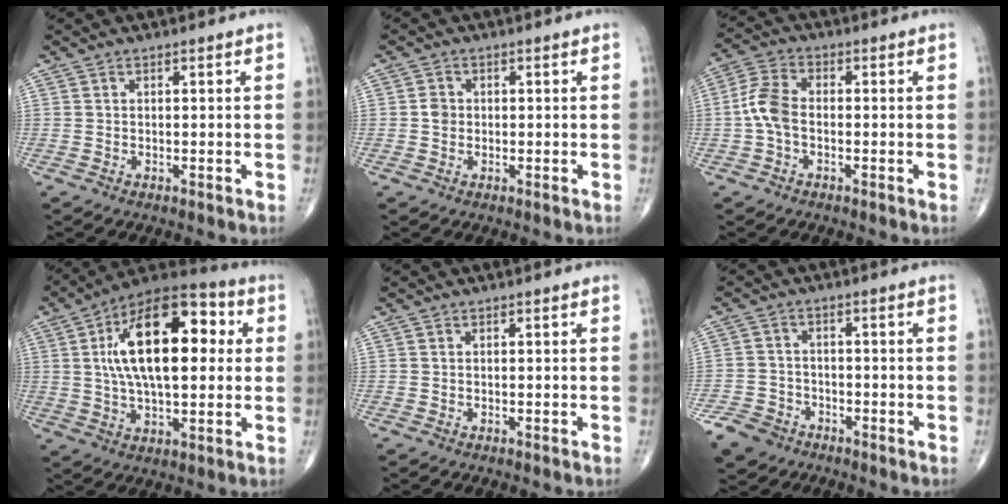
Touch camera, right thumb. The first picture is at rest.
{"total": 2.0, "force": [-0.1, 1.8, 0.9], "torque": [-0.008, 0.004, -0.004]}
{"total": 6.3, "force": [-0.9, 3.8, 5.0], "torque": [-0.110, 0.020, -0.027]}
{"total": 22.2, "force": [4.2, 10.6, 19.1], "torque": [-0.293, 0.019, 0.058]}
{"total": 0.0}
{"total": 6.5, "force": [-4.1, 4.7, 1.7], "torque": [-0.027, 0.014, -0.076]}